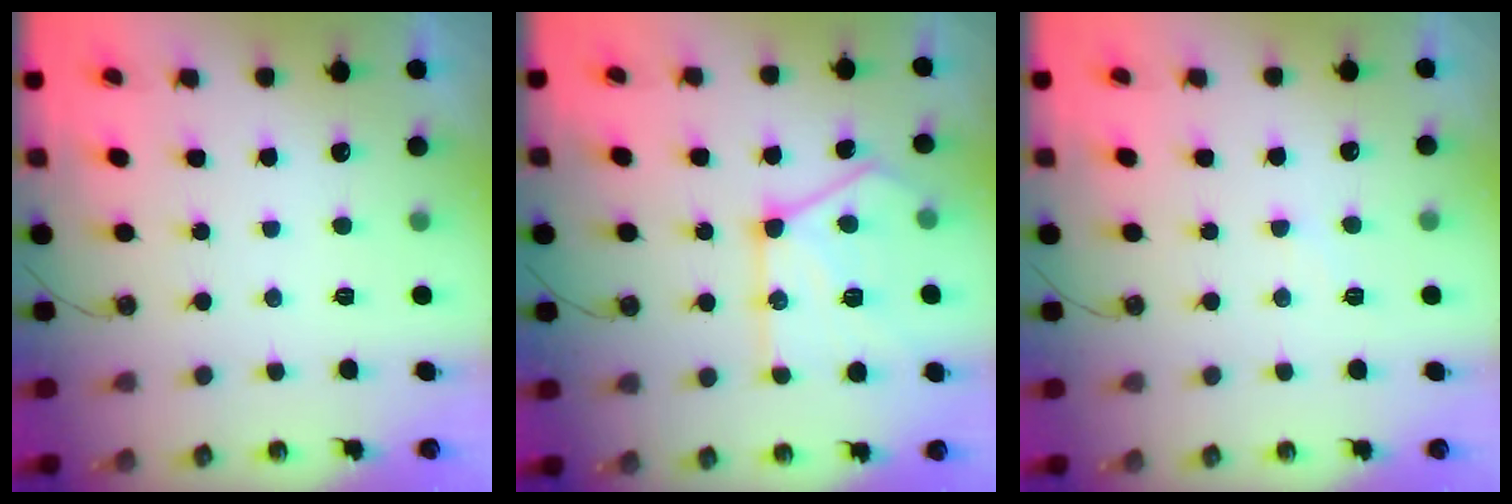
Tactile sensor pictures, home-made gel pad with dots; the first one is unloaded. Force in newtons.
{"total": 17.4, "press": 17.3, "slide": 0.8}
{"total": 7.6, "press": 7.6, "slide": 0.8}